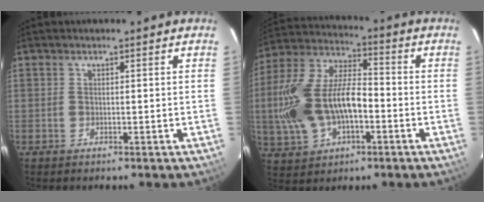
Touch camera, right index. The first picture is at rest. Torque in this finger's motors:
{"motor_torque": [0.66, -0.21, 1.05, 0.21]}